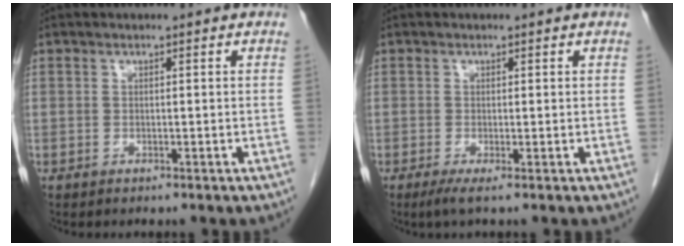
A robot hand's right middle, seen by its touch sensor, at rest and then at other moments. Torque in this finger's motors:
{"motor_torque": [0.74, -0.39, 0.15, 0.04]}